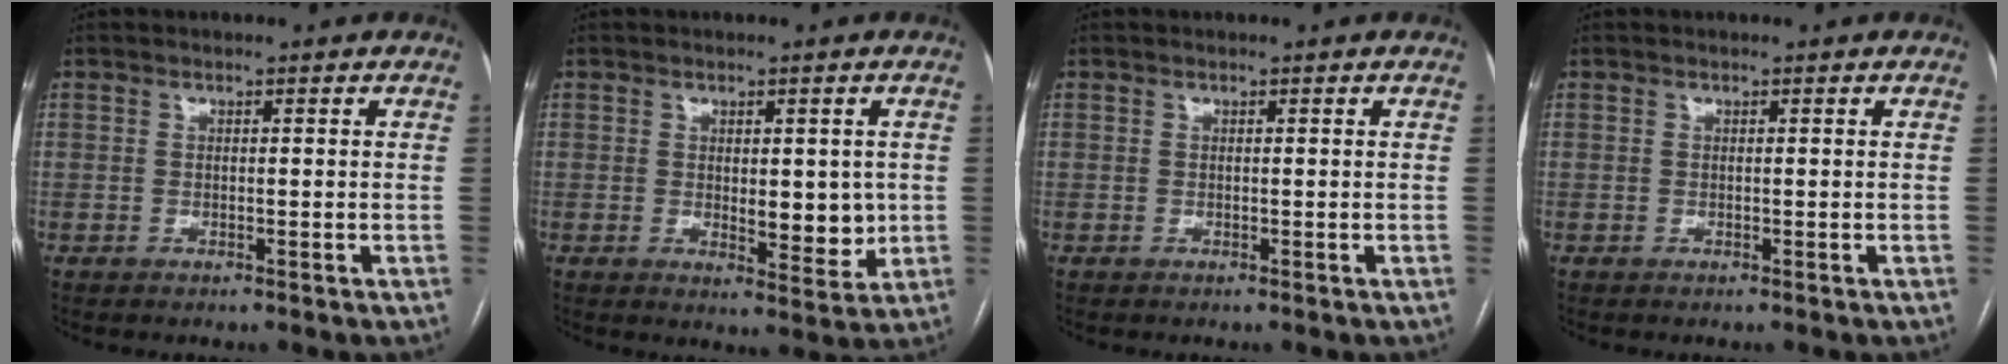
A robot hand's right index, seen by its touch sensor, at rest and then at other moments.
{"total": 3.8, "force": [0.1, 1.9, 3.3], "torque": [-0.044, -0.008, 0.006]}
{"total": 0.0}
{"total": 0.0}